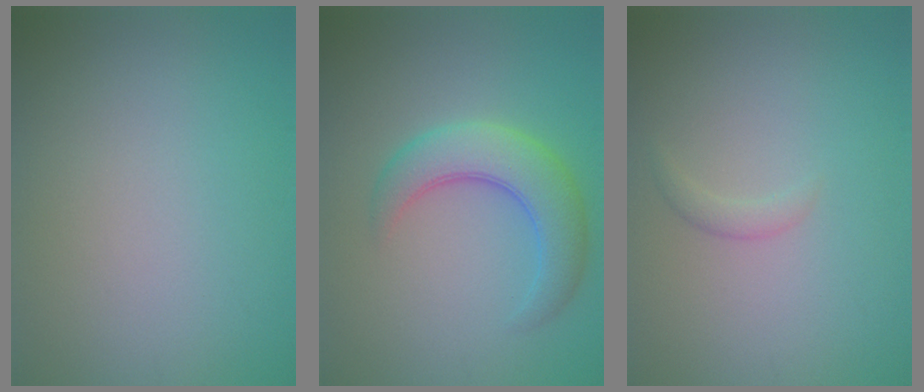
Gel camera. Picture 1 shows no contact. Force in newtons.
{"total": 5.2, "press": 5.2, "slide": 0.1}
{"total": 1.0, "press": 1.0, "slide": 0.1}